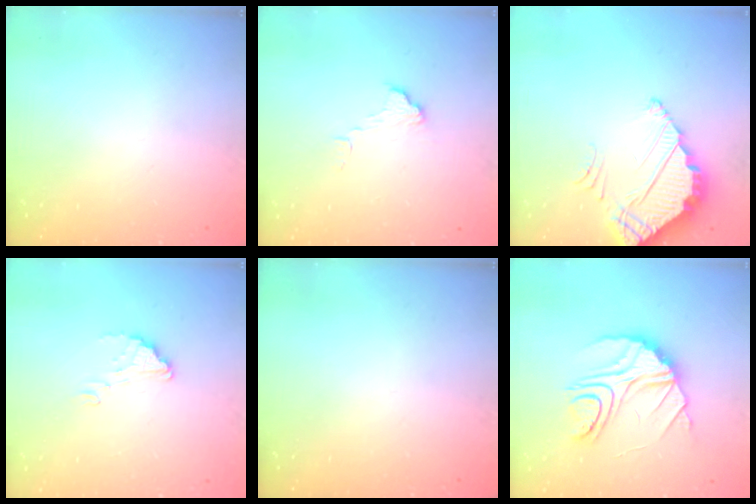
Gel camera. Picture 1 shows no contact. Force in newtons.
{"total": 6.2, "press": 6.1, "slide": 0.5}
{"total": 4.0, "press": 4.0, "slide": 0.3}
{"total": 1.8, "press": 1.8, "slide": 0.0}
{"total": 0.0}
{"total": 12.9, "press": 12.9, "slide": 1.1}